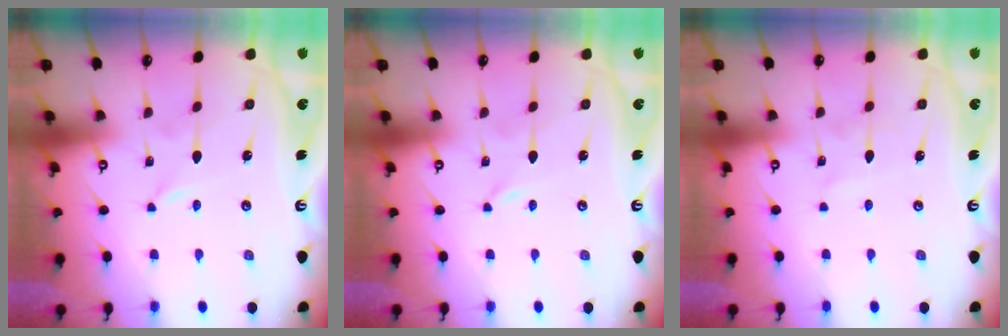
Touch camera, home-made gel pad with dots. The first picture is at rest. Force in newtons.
{"total": 0.0}
{"total": 1.6, "press": 1.6, "slide": 0.1}